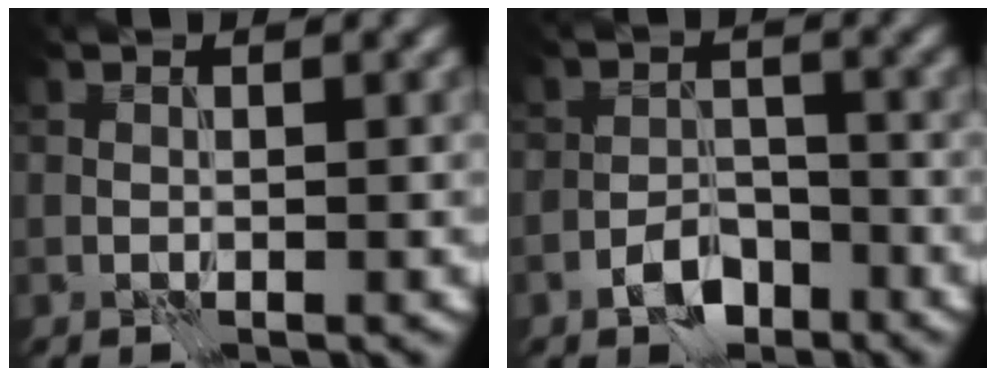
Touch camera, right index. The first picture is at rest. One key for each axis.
{"total": 3.5, "fx": -2.4, "fy": 1.9, "fz": 1.8, "tx": -0.027, "ty": 0.006, "tz": -0.047}